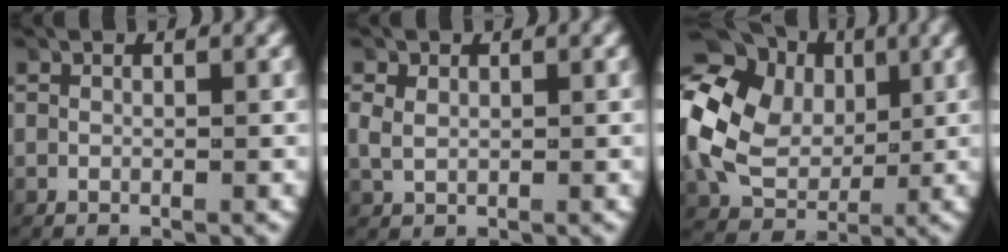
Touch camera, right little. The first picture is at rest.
{"total": 1.9, "force": [0.4, 1.6, 0.9], "torque": [-0.027, -0.003, 0.015]}
{"total": 11.7, "force": [1.6, 9.7, 6.3], "torque": [-0.139, -0.001, 0.022]}